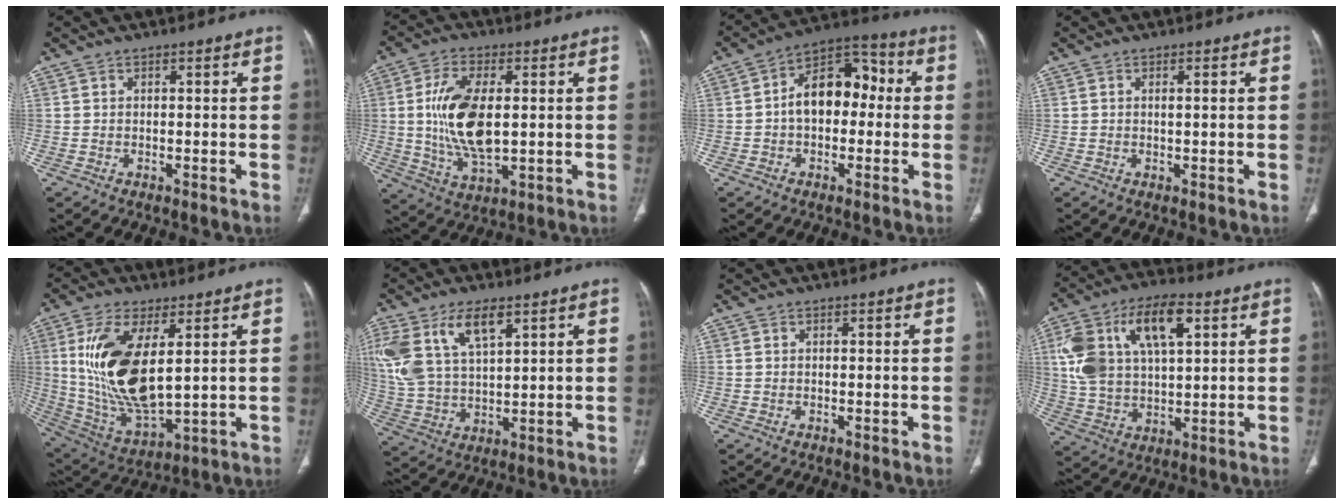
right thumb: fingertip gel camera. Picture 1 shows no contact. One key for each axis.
{"total": 13.8, "fx": 0.9, "fy": 6.7, "fz": 12.1, "tx": -0.236, "ty": -0.011, "tz": 0.024}
{"total": 13.5, "fx": 0.0, "fy": 8.8, "fz": 10.2, "tx": -0.129, "ty": 0.044, "tz": -0.014}
{"total": 1.1, "fx": 0.2, "fy": 0.1, "fz": 1.1, "tx": -0.022, "ty": 0.000, "tz": 0.005}
{"total": 18.5, "fx": 4.0, "fy": 8.0, "fz": 16.1, "tx": -0.322, "ty": -0.025, "tz": 0.092}
{"total": 15.4, "fx": 7.5, "fy": 7.7, "fz": 11.1, "tx": -0.234, "ty": -0.013, "tz": 0.153}
{"total": 0.0}
{"total": 18.5, "fx": 6.3, "fy": 9.6, "fz": 14.5, "tx": -0.263, "ty": 0.009, "tz": 0.114}